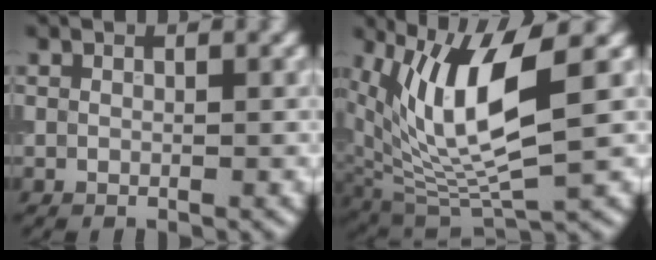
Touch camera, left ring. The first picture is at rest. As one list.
[{"total": 9.1, "force": [3.0, 2.9, 8.1], "torque": [-0.169, -0.013, 0.059]}]